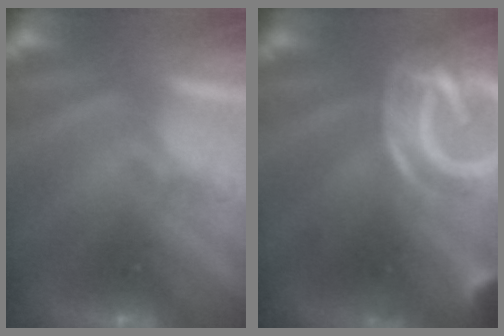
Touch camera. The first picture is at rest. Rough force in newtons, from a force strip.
{"total": 7.7}